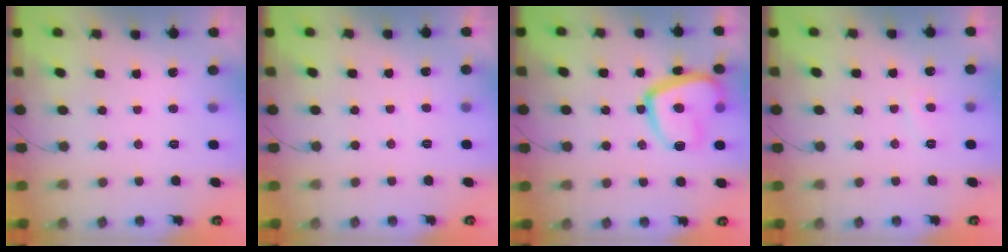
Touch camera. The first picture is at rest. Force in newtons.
{"total": 2.1, "press": 2.1, "slide": 0.2}
{"total": 17.7, "press": 17.6, "slide": 1.7}
{"total": 2.4, "press": 2.3, "slide": 0.5}